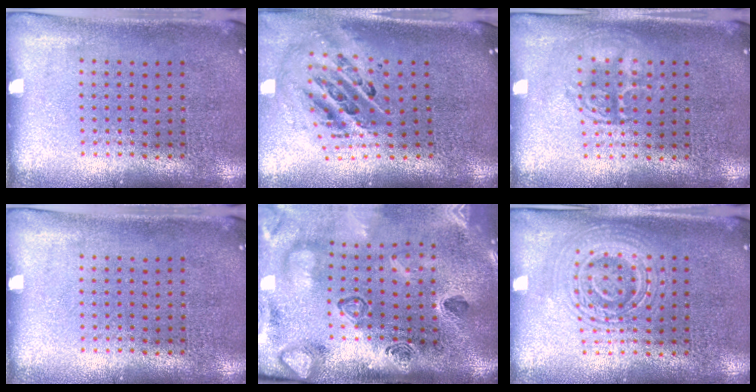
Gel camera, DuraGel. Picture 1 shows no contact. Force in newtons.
{"total": 1.7, "press": 1.4, "slide": 1.1}
{"total": 1.1, "press": 1.1, "slide": 0.2}
{"total": 0.0}
{"total": 4.6, "press": 3.1, "slide": 3.3}
{"total": 2.8, "press": 2.7, "slide": 0.5}